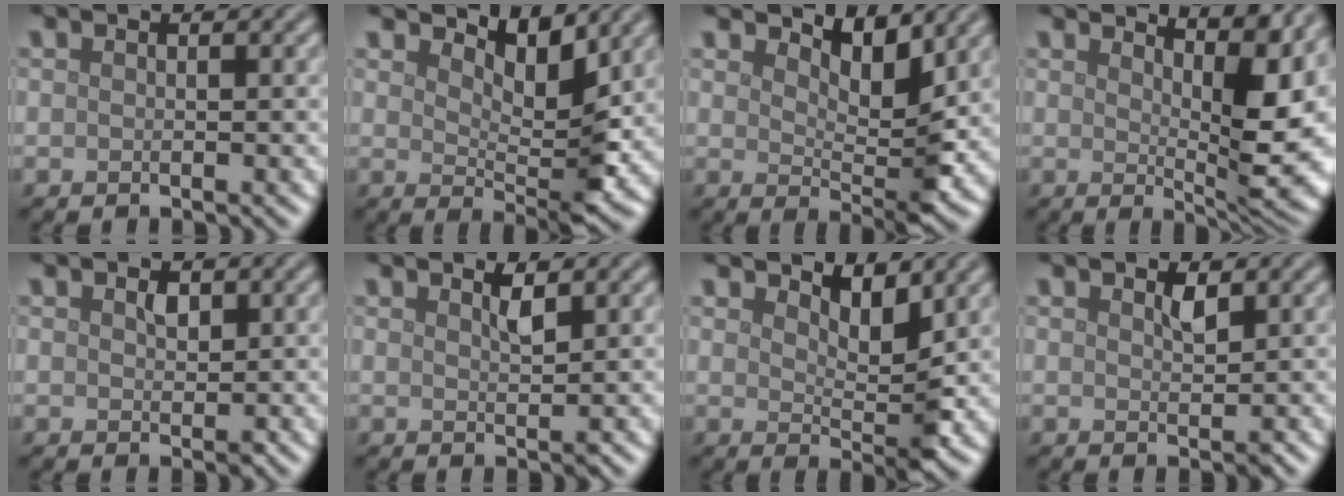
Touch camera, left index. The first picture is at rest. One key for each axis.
{"total": 4.5, "fx": 3.2, "fy": 1.4, "fz": 2.9, "tx": -0.054, "ty": -0.012, "tz": 0.049}
{"total": 4.1, "fx": 2.9, "fy": 1.3, "fz": 2.7, "tx": -0.051, "ty": -0.013, "tz": 0.043}
{"total": 8.7, "fx": 3.8, "fy": 2.1, "fz": 7.4, "tx": -0.090, "ty": 0.006, "tz": 0.063}
{"total": 1.2, "fx": 0.5, "fy": 0.8, "fz": 0.8, "tx": -0.012, "ty": -0.002, "tz": 0.010}
{"total": 1.4, "fx": 0.9, "fy": 0.2, "fz": 1.0, "tx": -0.019, "ty": -0.002, "tz": 0.014}
{"total": 3.3, "fx": 2.3, "fy": 1.0, "fz": 2.2, "tx": -0.040, "ty": -0.010, "tz": 0.036}
{"total": 1.3, "fx": 0.7, "fy": 0.4, "fz": 0.9, "tx": -0.018, "ty": -0.002, "tz": 0.014}